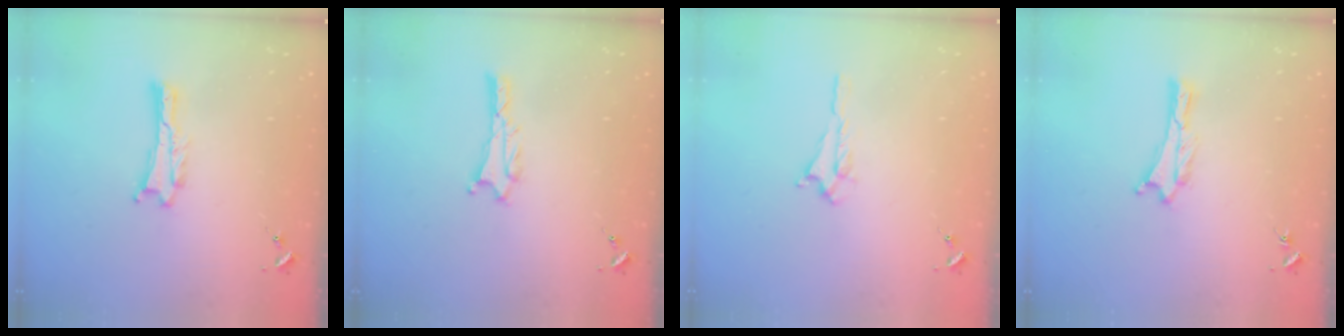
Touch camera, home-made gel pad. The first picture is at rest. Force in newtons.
{"total": 1.3, "press": 1.3, "slide": 0.3}
{"total": 0.7, "press": 0.7, "slide": 0.2}
{"total": 0.0}